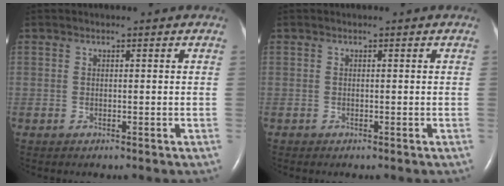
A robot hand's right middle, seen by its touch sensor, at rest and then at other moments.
{"total": 0.0}